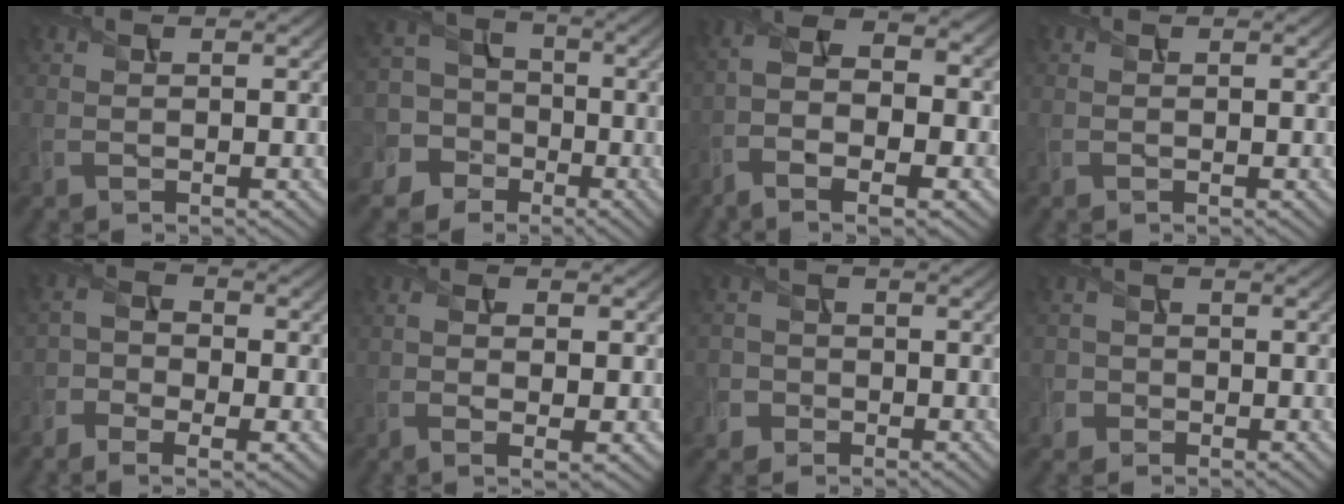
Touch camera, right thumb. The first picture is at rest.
{"total": 9.9, "force": [-3.1, 8.8, 3.2], "torque": [-0.113, -0.004, -0.088]}
{"total": 10.5, "force": [-4.6, 4.3, 8.3], "torque": [-0.181, -0.012, -0.084]}
{"total": 0.0}
{"total": 5.0, "force": [-2.6, 2.9, 3.1], "torque": [-0.059, -0.011, -0.050]}
{"total": 4.1, "force": [-0.6, 1.6, 3.7], "torque": [-0.064, -0.004, -0.009]}
{"total": 3.6, "force": [-1.4, 3.3, 0.4], "torque": [-0.006, 0.006, -0.046]}
{"total": 2.8, "force": [-1.0, 2.6, 0.3], "torque": [-0.003, 0.005, -0.032]}